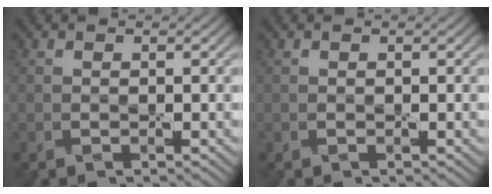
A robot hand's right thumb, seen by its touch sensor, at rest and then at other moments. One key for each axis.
{"total": 0.0}